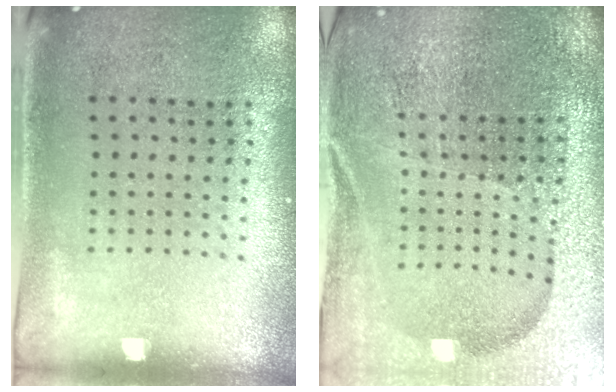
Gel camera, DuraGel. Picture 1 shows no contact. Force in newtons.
{"total": 4.5, "press": 4.4, "slide": 1.3}